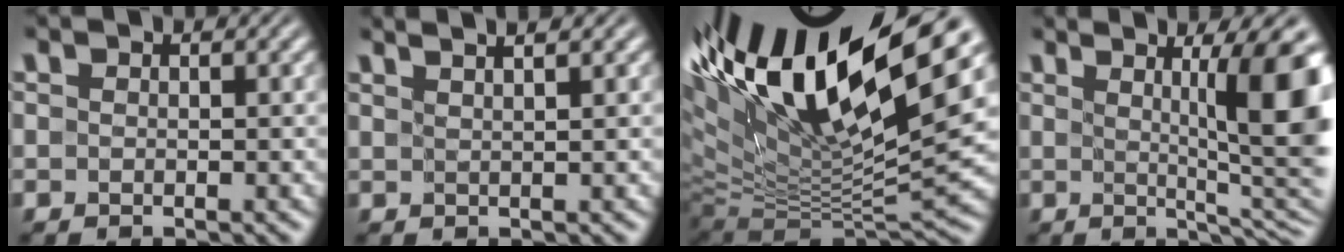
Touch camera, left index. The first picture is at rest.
{"total": 4.2, "force": [2.9, 1.4, 2.7], "torque": [-0.019, 0.037, 0.009]}
{"total": 17.9, "force": [8.3, 5.2, 15.0], "torque": [-0.269, 0.036, 0.148]}
{"total": 10.9, "force": [2.3, 2.0, 10.5], "torque": [-0.114, 0.004, 0.036]}